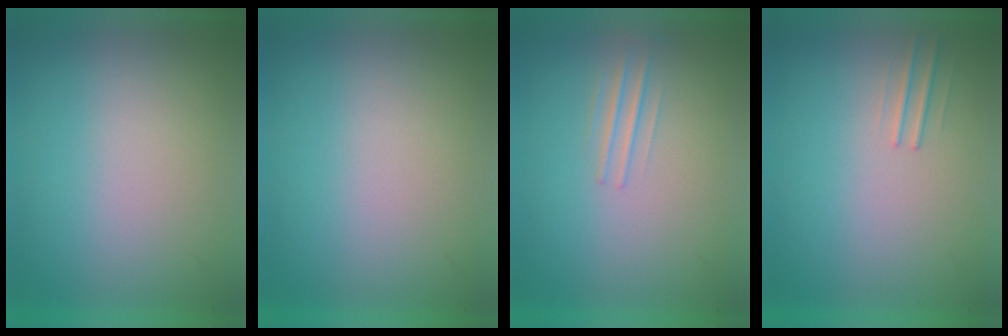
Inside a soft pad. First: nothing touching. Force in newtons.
{"total": 0.0}
{"total": 1.3}
{"total": 1.1}